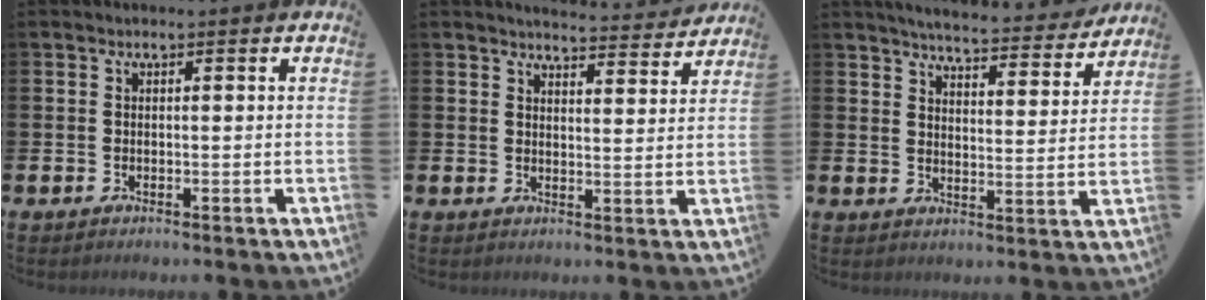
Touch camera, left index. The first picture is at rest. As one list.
[{"total": 4.4, "force": [4.4, 0.1, 0.2], "torque": [-0.005, -0.035, 0.075]}, {"total": 5.5, "force": [5.4, 0.1, 1.0], "torque": [-0.028, -0.043, 0.088]}]